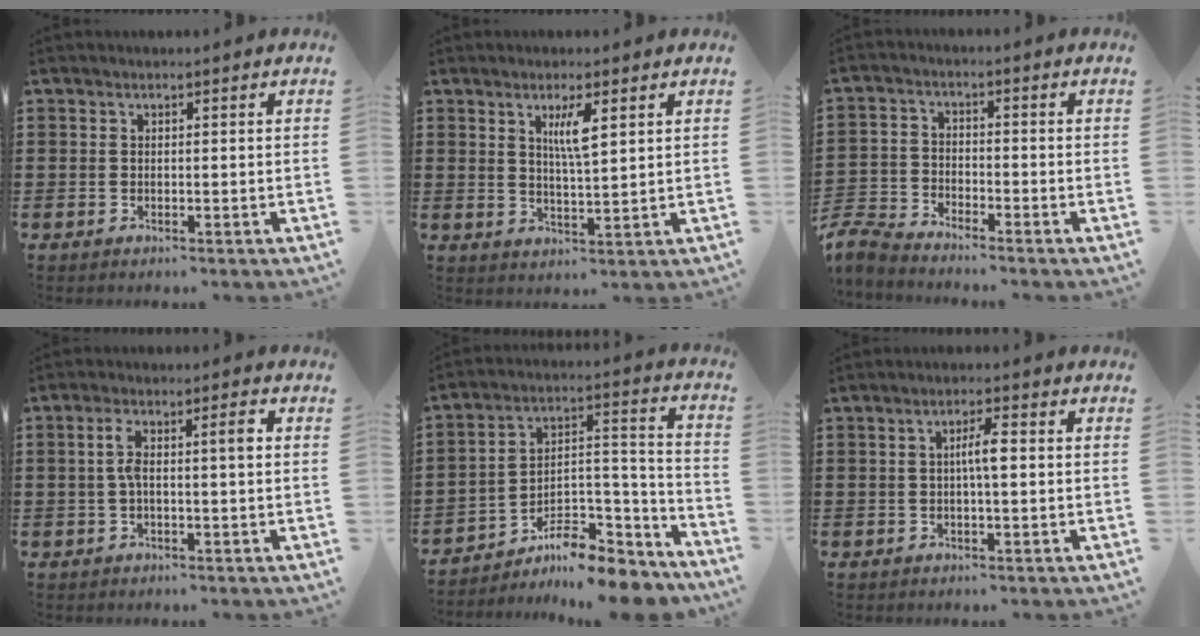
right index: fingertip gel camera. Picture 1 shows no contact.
{"total": 4.3, "force": [1.9, 0.8, 3.7], "torque": [-0.071, 0.002, 0.029]}
{"total": 4.8, "force": [-4.7, 0.6, 0.6], "torque": [-0.042, -0.009, -0.103]}
{"total": 4.6, "force": [0.2, 1.0, 4.5], "torque": [-0.085, 0.008, -0.002]}
{"total": 8.3, "force": [-7.0, 2.7, 3.5], "torque": [-0.053, 0.013, -0.133]}
{"total": 3.7, "force": [0.1, 0.6, 3.6], "torque": [-0.067, 0.004, -0.002]}